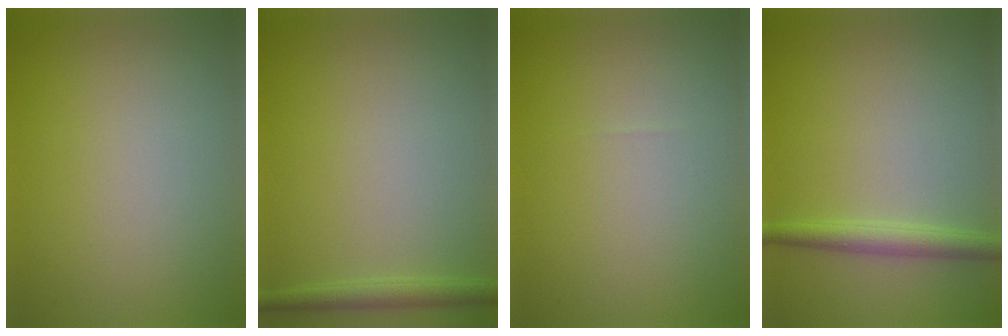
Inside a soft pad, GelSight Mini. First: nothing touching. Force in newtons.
{"total": 1.7, "press": 1.7, "slide": 0.1}
{"total": 0.0}
{"total": 2.3, "press": 2.3, "slide": 0.0}